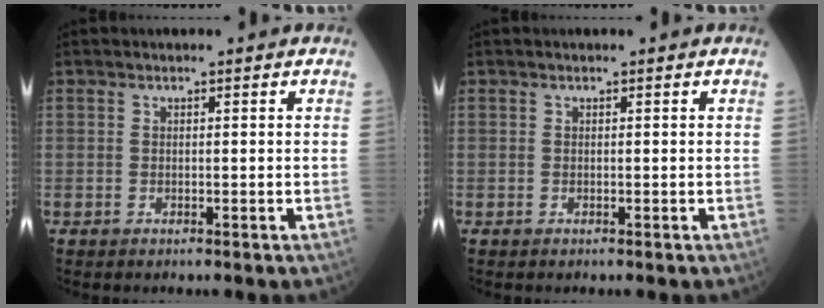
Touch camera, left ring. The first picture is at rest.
{"total": 0.0}